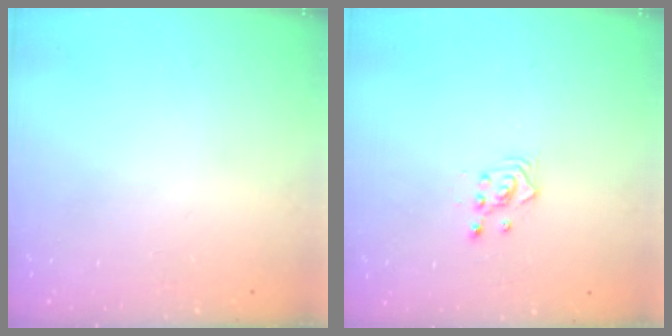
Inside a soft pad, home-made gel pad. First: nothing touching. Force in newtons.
{"total": 2.3, "press": 2.3, "slide": 0.3}